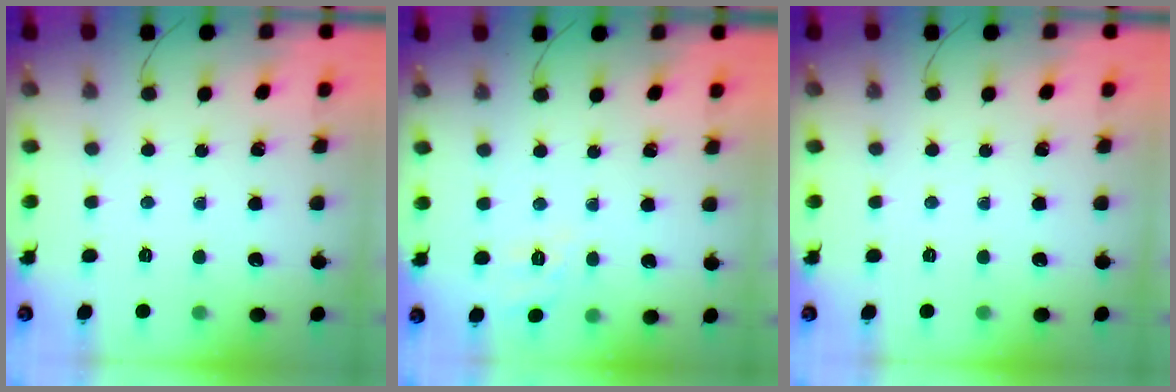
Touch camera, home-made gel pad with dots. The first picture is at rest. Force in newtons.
{"total": 2.1, "press": 0.8, "slide": 1.9}
{"total": 0.0}